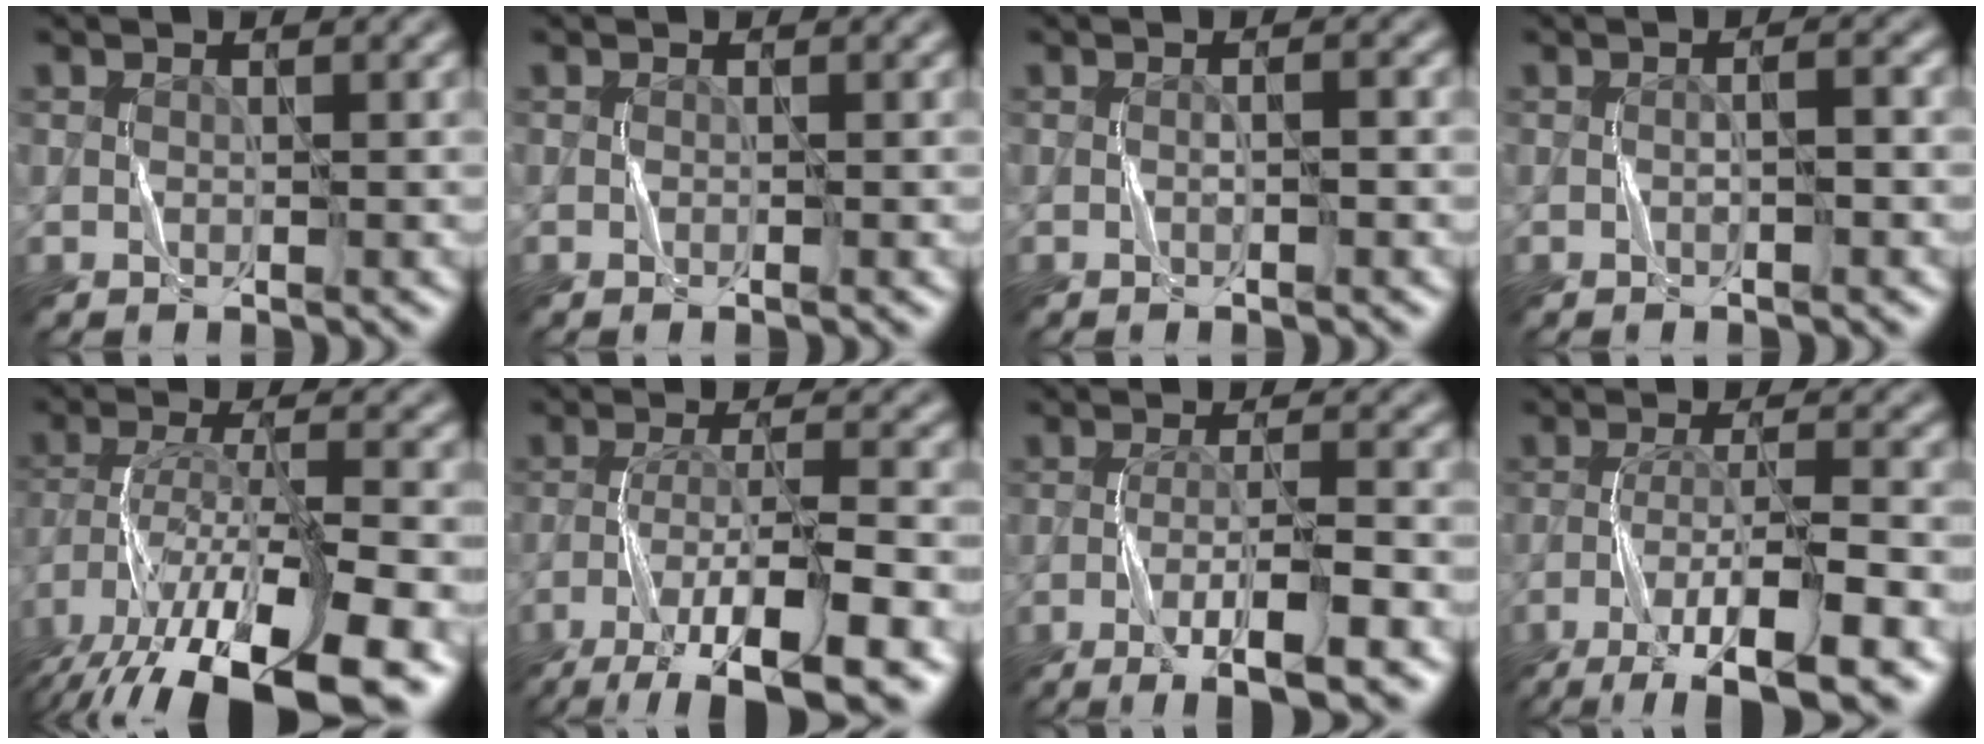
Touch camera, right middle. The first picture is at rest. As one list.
[{"total": 0.5, "force": [-0.2, 0.0, 0.5], "torque": [-0.009, -0.004, -0.004]}, {"total": 1.4, "force": [-0.2, 0.2, 1.3], "torque": [-0.010, -0.007, -0.008]}, {"total": 2.2, "force": [-0.1, 0.7, 2.1], "torque": [-0.011, 0.000, -0.016]}, {"total": 15.0, "force": [-9.7, 4.6, 10.5], "torque": [-0.208, -0.014, -0.150]}, {"total": 10.6, "force": [-6.6, 2.4, 7.9], "torque": [-0.138, -0.003, -0.106]}, {"total": 6.8, "force": [-3.6, 1.0, 5.7], "torque": [-0.090, 0.006, -0.061]}, {"total": 9.3, "force": [-5.4, 1.9, 7.3], "torque": [-0.120, 0.002, -0.089]}]